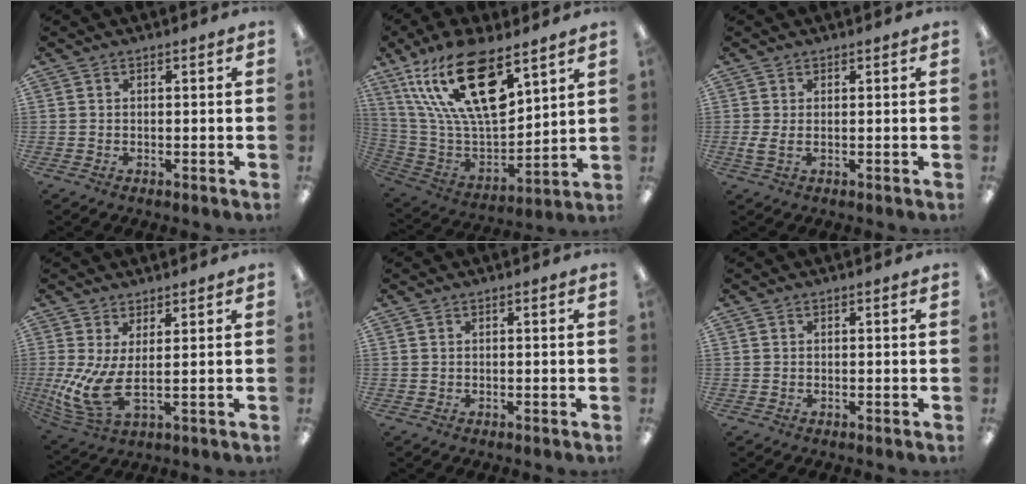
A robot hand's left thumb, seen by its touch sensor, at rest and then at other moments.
{"total": 23.5, "force": [13.9, 9.0, 16.7], "torque": [-0.333, -0.075, 0.237]}
{"total": 3.3, "force": [0.4, 1.0, 3.1], "torque": [-0.055, -0.006, 0.007]}
{"total": 9.8, "force": [0.5, 3.2, 9.3], "torque": [-0.202, -0.034, 0.015]}
{"total": 0.0}
{"total": 0.0}